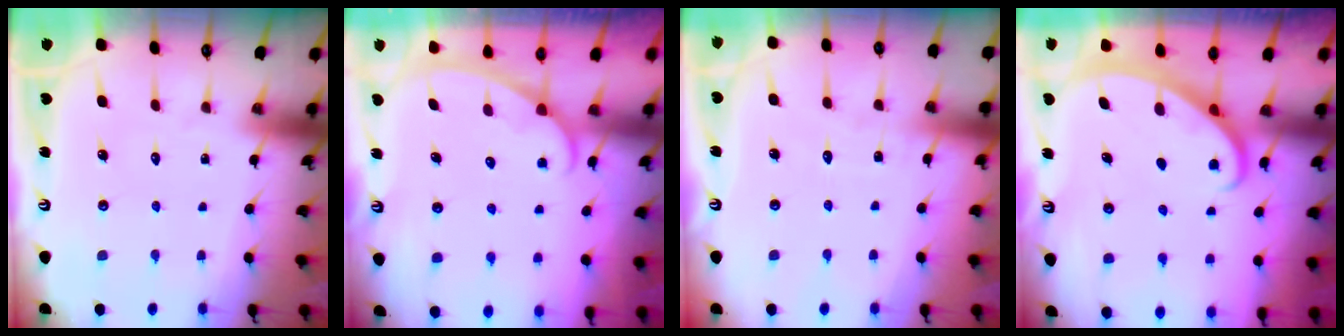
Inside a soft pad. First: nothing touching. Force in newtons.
{"total": 1.4, "press": 1.4, "slide": 0.2}
{"total": 3.4, "press": 3.4, "slide": 0.3}
{"total": 2.8, "press": 2.8, "slide": 0.1}